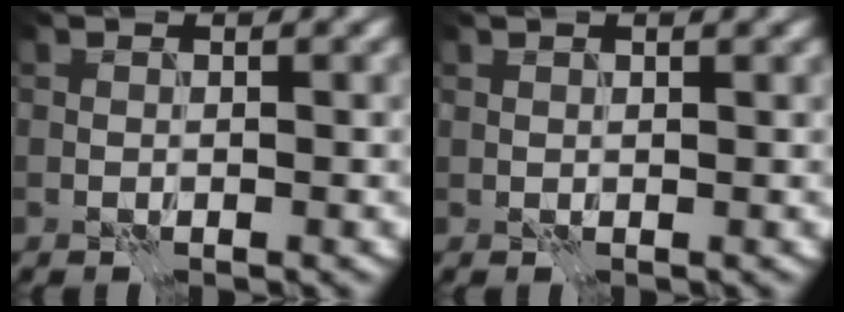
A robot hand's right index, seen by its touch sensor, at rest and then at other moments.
{"total": 1.7, "force": [1.4, 0.4, 0.8], "torque": [-0.011, -0.004, 0.019]}